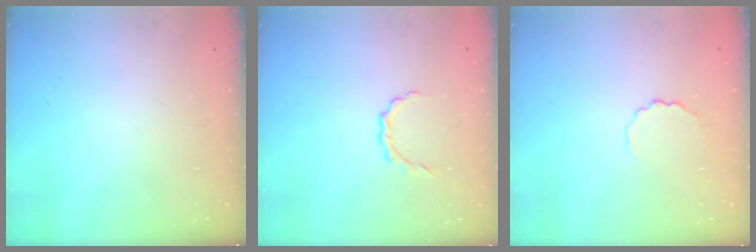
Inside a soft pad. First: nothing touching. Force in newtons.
{"total": 3.0, "press": 2.8, "slide": 0.9}
{"total": 2.8, "press": 2.6, "slide": 1.1}